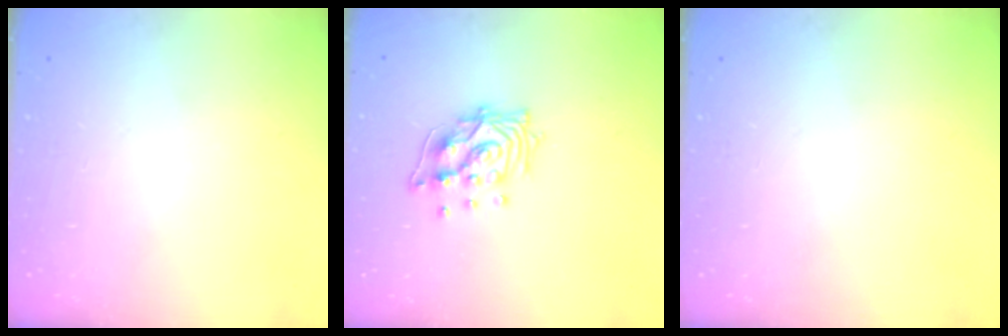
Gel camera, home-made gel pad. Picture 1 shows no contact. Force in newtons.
{"total": 12.0, "press": 12.0, "slide": 1.1}
{"total": 0.0}